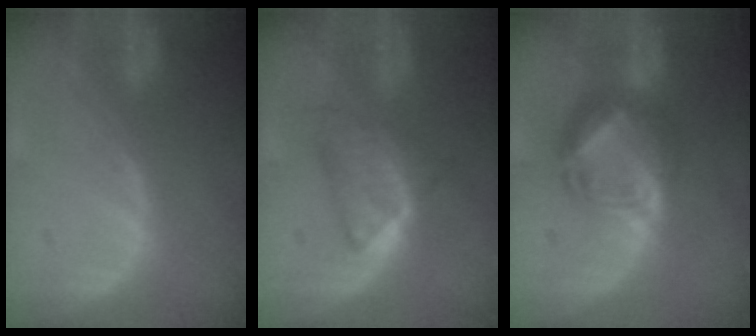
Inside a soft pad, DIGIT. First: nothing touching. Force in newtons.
{"total": 6.1, "press": 5.2, "slide": 3.1}
{"total": 7.5, "press": 6.7, "slide": 3.5}